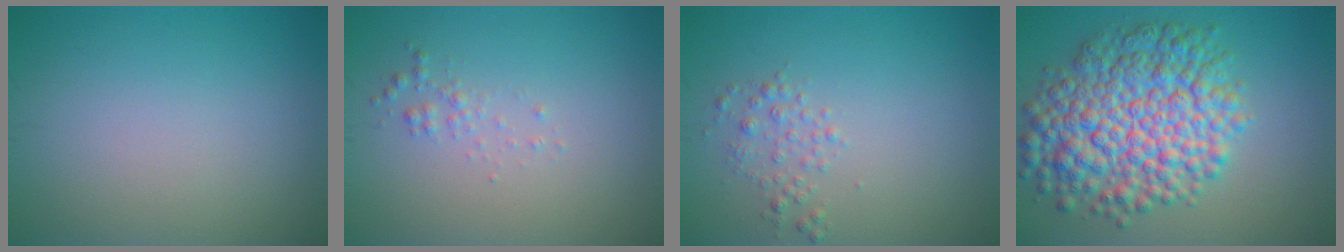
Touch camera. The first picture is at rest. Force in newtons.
{"total": 0.9, "press": 0.9, "slide": 0.0}
{"total": 1.5, "press": 1.5, "slide": 0.0}
{"total": 10.2, "press": 10.2, "slide": 0.2}